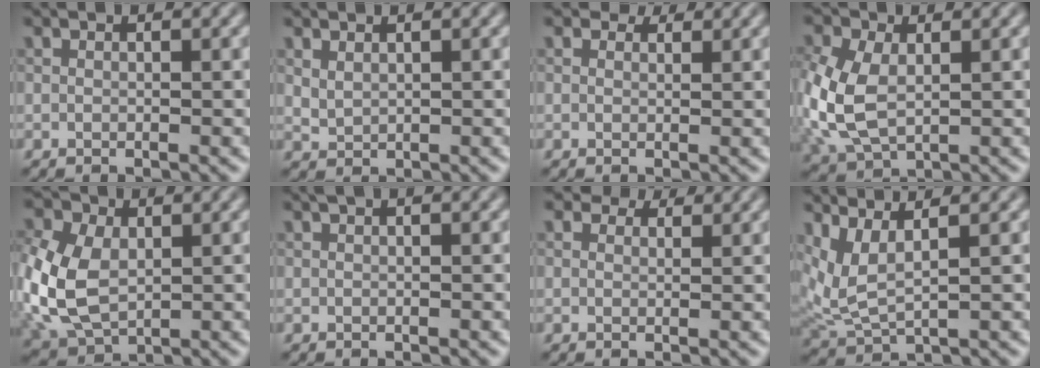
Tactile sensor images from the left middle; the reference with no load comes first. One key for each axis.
{"total": 1.0, "fx": 0.8, "fy": 0.5, "fz": 0.5, "tx": -0.017, "ty": -0.002, "tz": 0.022}
{"total": 1.4, "fx": 1.1, "fy": 0.7, "fz": 0.4, "tx": -0.008, "ty": -0.005, "tz": 0.010}
{"total": 7.1, "fx": -0.3, "fy": 4.8, "fz": 5.2, "tx": -0.153, "ty": -0.008, "tz": 0.000}
{"total": 9.0, "fx": -0.3, "fy": 6.4, "fz": 6.3, "tx": -0.183, "ty": -0.002, "tz": -0.006}
{"total": 0.7, "fx": 0.3, "fy": 0.1, "fz": 0.6, "tx": -0.010, "ty": 0.006, "tz": 0.006}
{"total": 2.1, "fx": 1.8, "fy": 1.0, "fz": 0.6, "tx": -0.015, "ty": -0.004, "tz": 0.016}
{"total": 3.5, "fx": 1.9, "fy": 1.1, "fz": 2.7, "tx": -0.077, "ty": -0.002, "tz": 0.049}